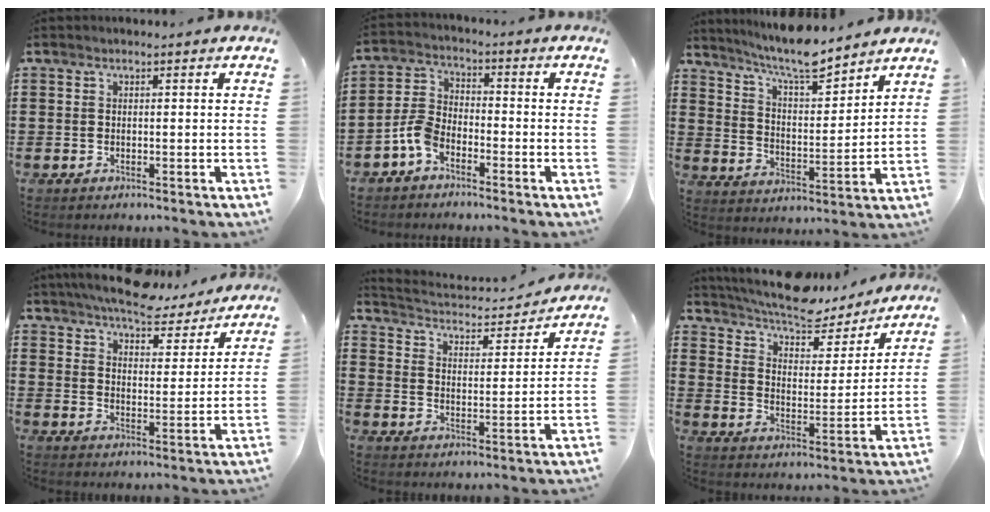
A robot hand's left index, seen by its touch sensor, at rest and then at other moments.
{"total": 5.0, "force": [-3.2, 2.5, 2.9], "torque": [-0.080, 0.007, -0.069]}
{"total": 8.3, "force": [7.6, 0.8, 3.2], "torque": [-0.081, -0.039, 0.134]}
{"total": 6.3, "force": [6.0, 0.7, 1.5], "torque": [-0.047, -0.035, 0.104]}
{"total": 3.0, "force": [3.0, 0.3, 0.4], "torque": [-0.030, -0.028, 0.042]}
{"total": 8.6, "force": [7.9, 1.9, 2.9], "torque": [-0.082, -0.049, 0.137]}